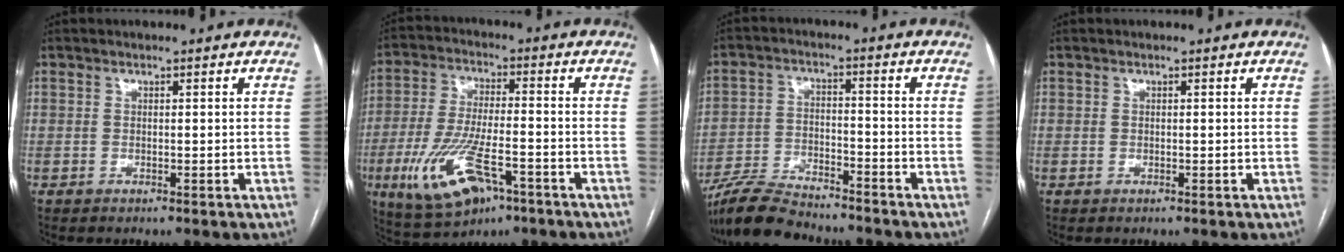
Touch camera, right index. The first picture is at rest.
{"total": 14.0, "force": [-6.4, 4.6, 11.6], "torque": [-0.239, -0.015, -0.103]}
{"total": 10.1, "force": [-9.2, 1.8, 3.8], "torque": [-0.074, -0.014, -0.166]}
{"total": 0.0}